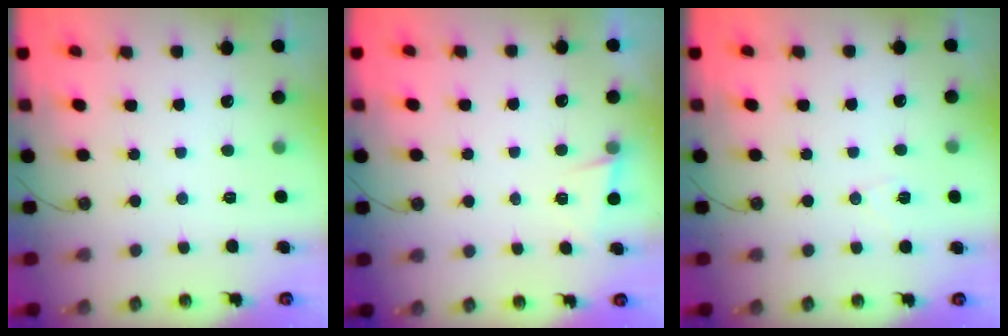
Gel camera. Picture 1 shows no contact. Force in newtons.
{"total": 2.7, "press": 2.6, "slide": 1.0}
{"total": 6.9, "press": 6.6, "slide": 1.9}